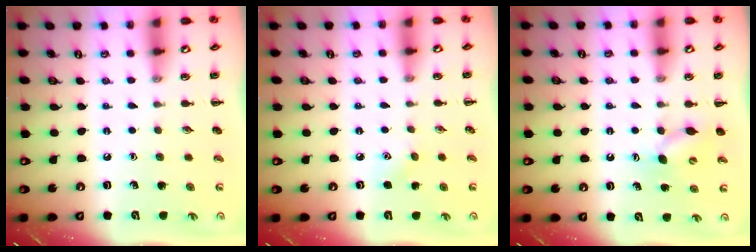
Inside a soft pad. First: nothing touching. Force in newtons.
{"total": 3.9, "press": 3.8, "slide": 0.9}
{"total": 7.7, "press": 7.6, "slide": 1.1}